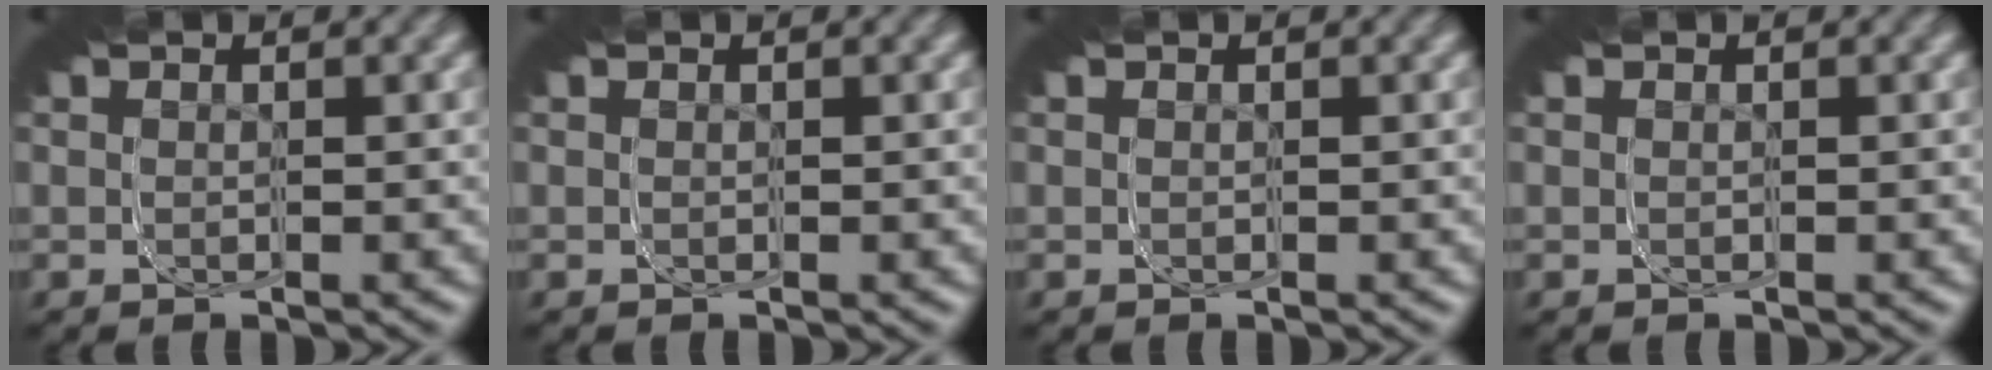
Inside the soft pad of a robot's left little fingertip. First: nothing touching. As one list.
[{"total": 0.0}, {"total": 0.0}, {"total": 0.0}]